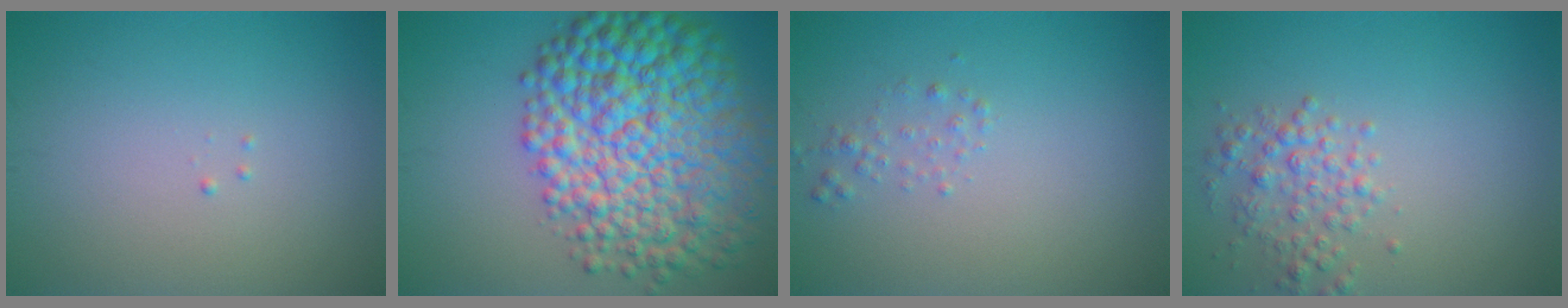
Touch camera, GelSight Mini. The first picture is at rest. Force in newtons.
{"total": 12.7, "press": 12.7, "slide": 0.2}
{"total": 1.0, "press": 1.0, "slide": 0.1}
{"total": 2.5, "press": 2.5, "slide": 0.1}